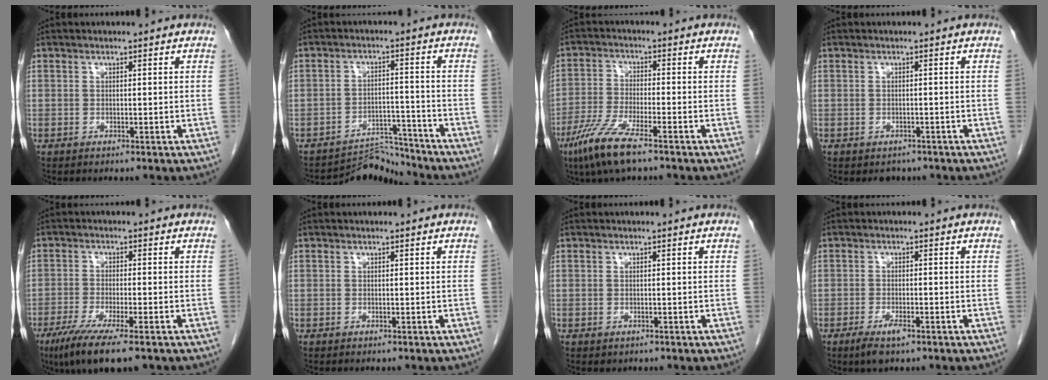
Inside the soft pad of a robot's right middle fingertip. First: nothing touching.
{"total": 5.2, "force": [-4.9, 0.3, -1.7], "torque": [0.033, 0.016, -0.076]}
{"total": 8.4, "force": [-5.6, 0.8, 6.2], "torque": [-0.136, -0.021, -0.108]}
{"total": 2.2, "force": [-1.7, 1.3, 0.4], "torque": [-0.007, 0.001, -0.020]}
{"total": 9.4, "force": [-6.3, 1.0, 6.9], "torque": [-0.121, -0.026, -0.100]}
{"total": 0.0}
{"total": 0.0}
{"total": 3.2, "force": [-1.9, 0.8, 2.4], "torque": [-0.049, -0.004, -0.033]}